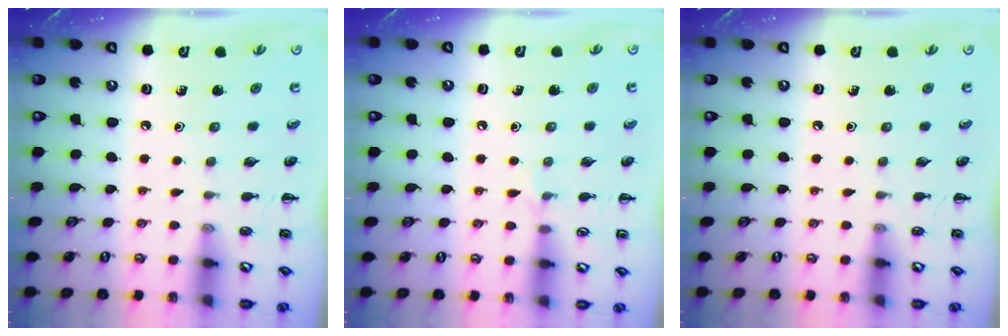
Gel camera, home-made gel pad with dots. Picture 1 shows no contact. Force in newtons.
{"total": 4.0, "press": 3.7, "slide": 1.3}
{"total": 0.0}